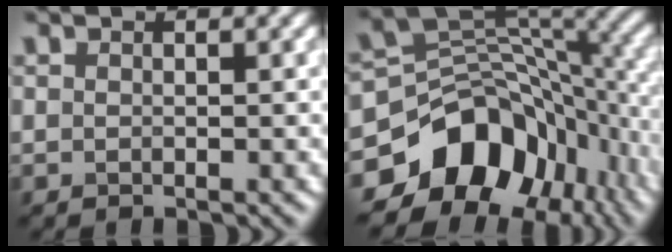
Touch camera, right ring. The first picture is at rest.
{"total": 12.4, "force": [-5.8, 8.9, 6.5], "torque": [-0.107, 0.002, -0.107]}